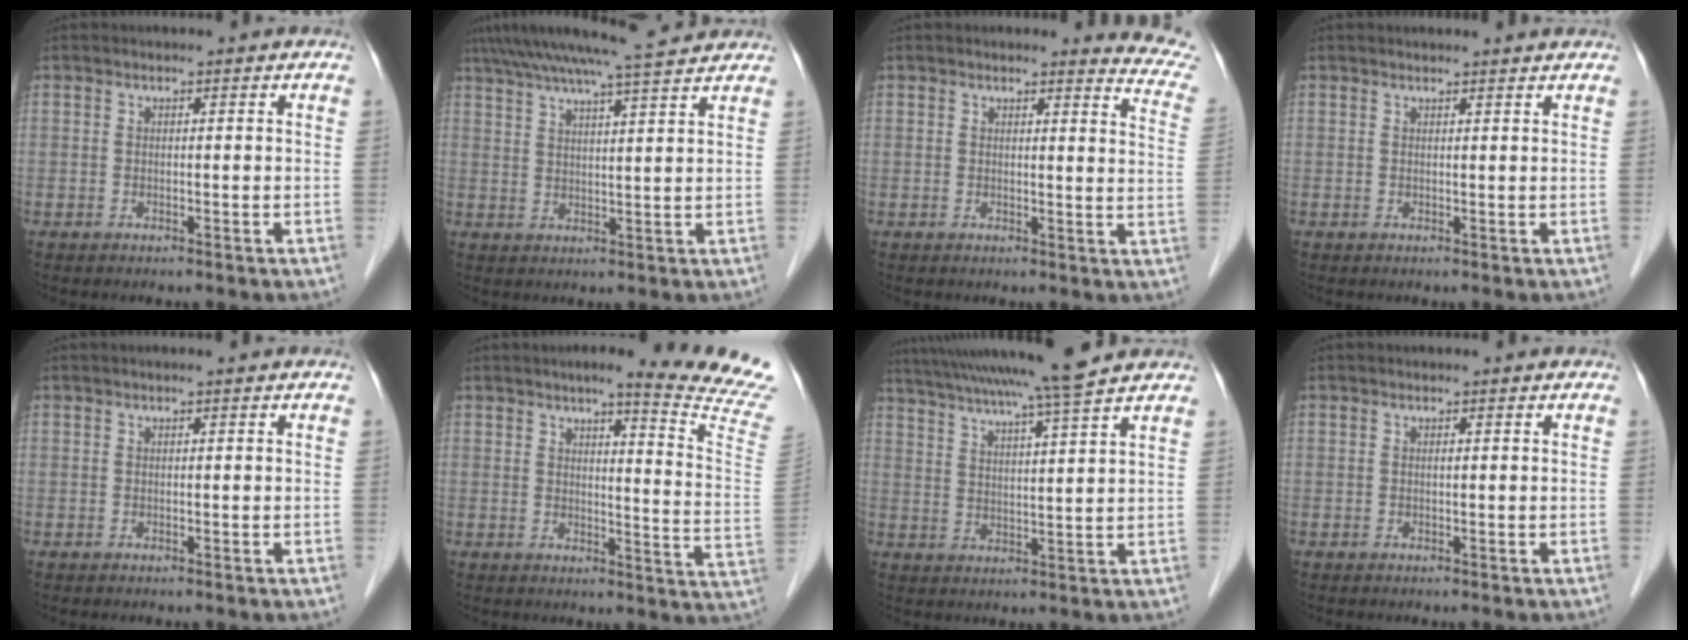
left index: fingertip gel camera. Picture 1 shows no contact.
{"total": 13.4, "force": [11.8, -0.2, 6.4], "torque": [-0.117, 0.031, 0.166]}
{"total": 8.0, "force": [8.0, 0.2, 0.6], "torque": [0.011, -0.071, 0.054]}
{"total": 3.4, "force": [3.4, 0.0, 0.6], "torque": [-0.011, 0.009, 0.036]}
{"total": 0.9, "force": [0.7, -0.1, 0.5], "torque": [-0.007, 0.008, 0.013]}
{"total": 15.8, "force": [14.1, -1.6, 7.1], "torque": [-0.092, -0.098, 0.147]}
{"total": 15.9, "force": [13.9, -1.6, 7.6], "torque": [-0.138, 0.001, 0.204]}
{"total": 0.0}